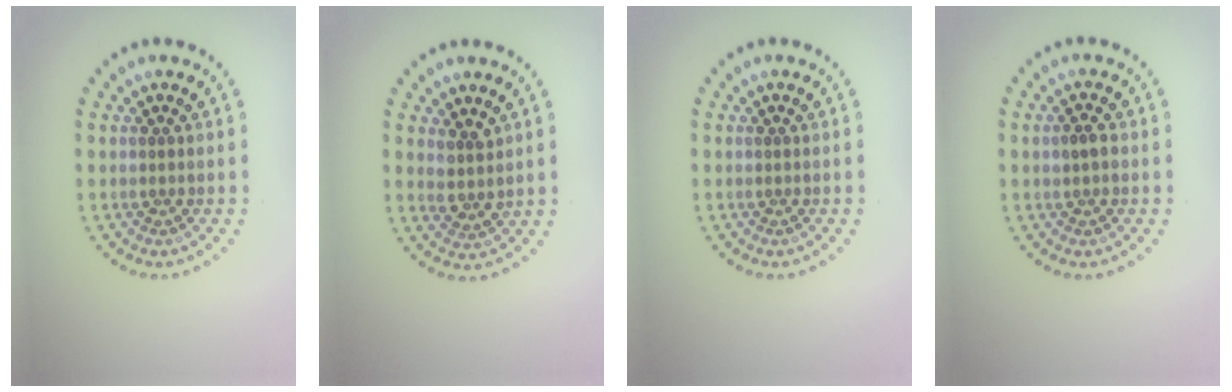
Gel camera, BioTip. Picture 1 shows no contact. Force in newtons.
{"total": 2.1, "press": 1.7, "slide": 1.3}
{"total": 0.0}
{"total": 1.5, "press": 1.5, "slide": 0.1}